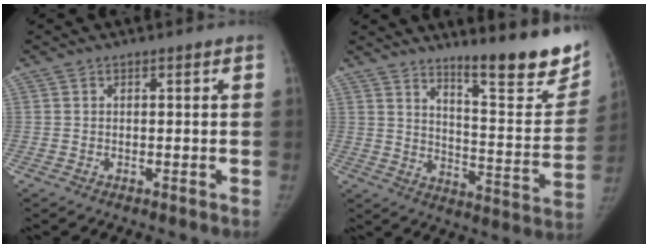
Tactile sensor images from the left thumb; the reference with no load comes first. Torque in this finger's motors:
{"motor_torque": [1.53, -0.20, 1.13, -0.97, 0.03]}